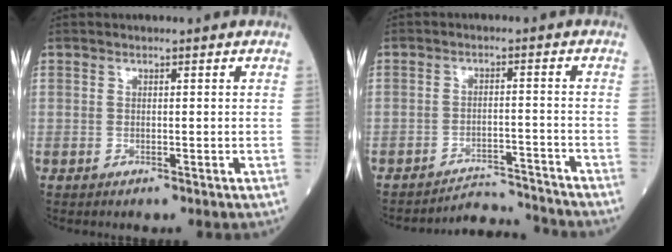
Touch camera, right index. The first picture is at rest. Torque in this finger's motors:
{"motor_torque": [0.23, -0.77, 0.14, -0.01]}